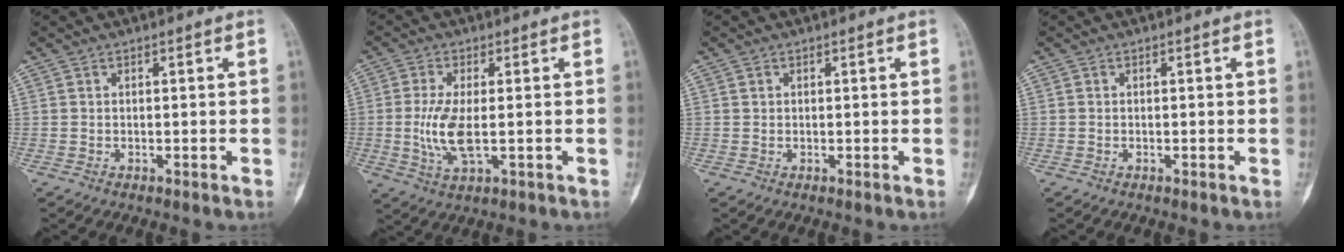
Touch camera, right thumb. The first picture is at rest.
{"total": 7.7, "force": [-0.7, 3.3, 6.9], "torque": [-0.148, -0.011, -0.010]}
{"total": 0.5, "force": [0.2, 0.4, 0.0], "torque": [0.011, 0.001, 0.003]}
{"total": 0.0}